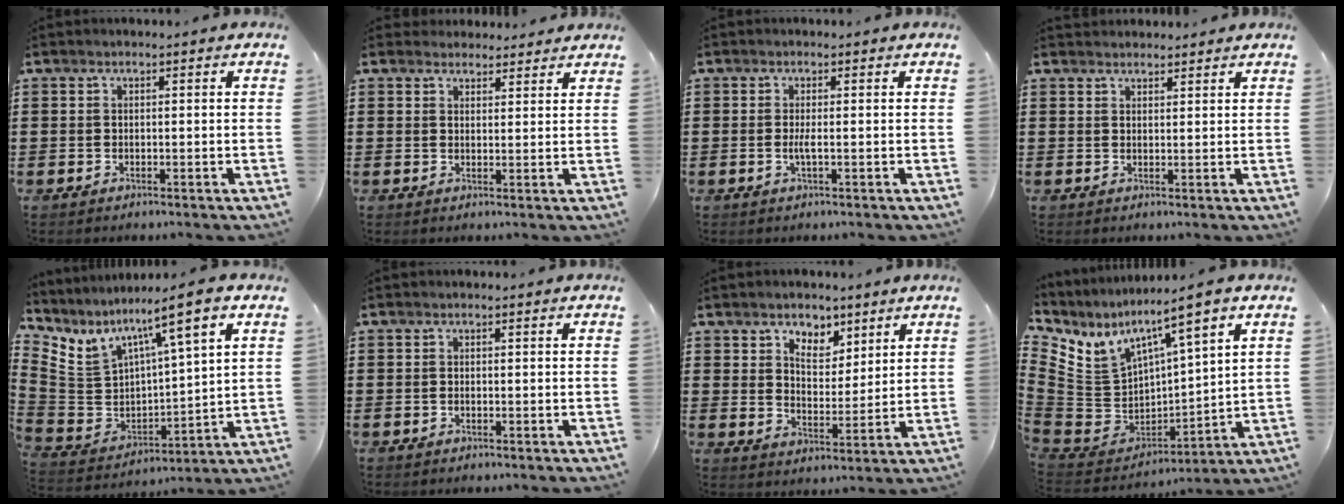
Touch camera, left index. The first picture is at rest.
{"total": 2.7, "force": [2.5, 0.9, -0.1], "torque": [-0.006, -0.001, 0.049]}
{"total": 1.6, "force": [-0.3, 0.1, 1.6], "torque": [-0.038, -0.005, -0.007]}
{"total": 1.8, "force": [1.8, 0.4, -0.1], "torque": [-0.002, 0.001, 0.035]}
{"total": 6.7, "force": [4.0, 2.5, 4.8], "torque": [-0.115, -0.028, 0.060]}
{"total": 0.0}
{"total": 5.0, "force": [3.7, 3.2, 1.1], "torque": [-0.028, -0.005, 0.064]}
{"total": 6.4, "force": [4.4, 3.1, 3.6], "torque": [-0.095, -0.034, 0.074]}